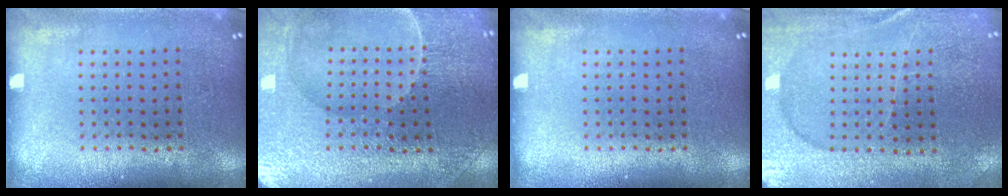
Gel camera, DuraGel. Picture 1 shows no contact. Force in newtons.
{"total": 3.6, "press": 3.6, "slide": 0.2}
{"total": 0.0}
{"total": 1.5, "press": 1.5, "slide": 0.2}